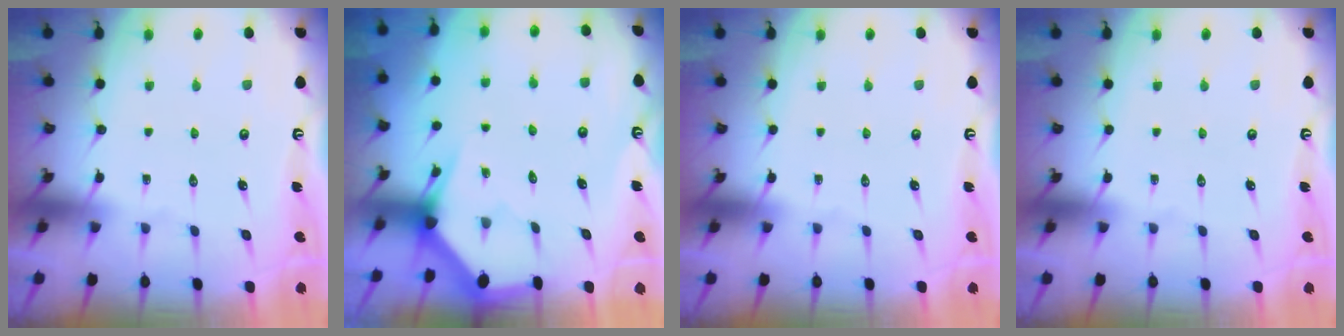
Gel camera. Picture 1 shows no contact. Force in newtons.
{"total": 3.2, "press": 3.2, "slide": 0.0}
{"total": 0.0}
{"total": 0.0}